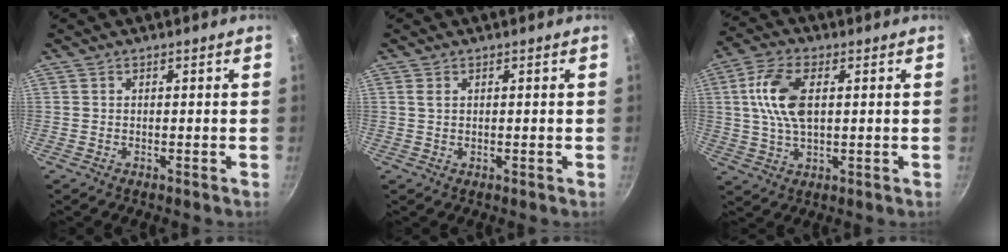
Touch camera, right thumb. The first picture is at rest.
{"total": 1.0, "force": [0.4, 0.5, 0.7], "torque": [-0.018, -0.002, 0.011]}
{"total": 11.2, "force": [2.0, 5.8, 9.4], "torque": [-0.195, 0.008, 0.039]}